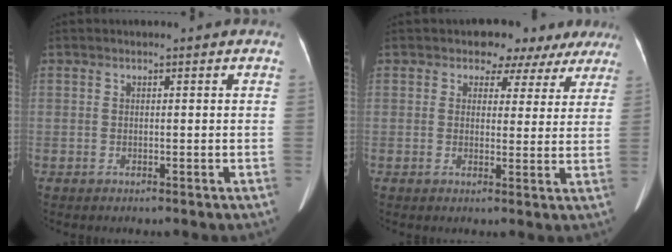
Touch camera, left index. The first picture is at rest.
{"total": 6.7, "force": [4.8, 4.5, 1.3], "torque": [0.003, 0.010, 0.042]}